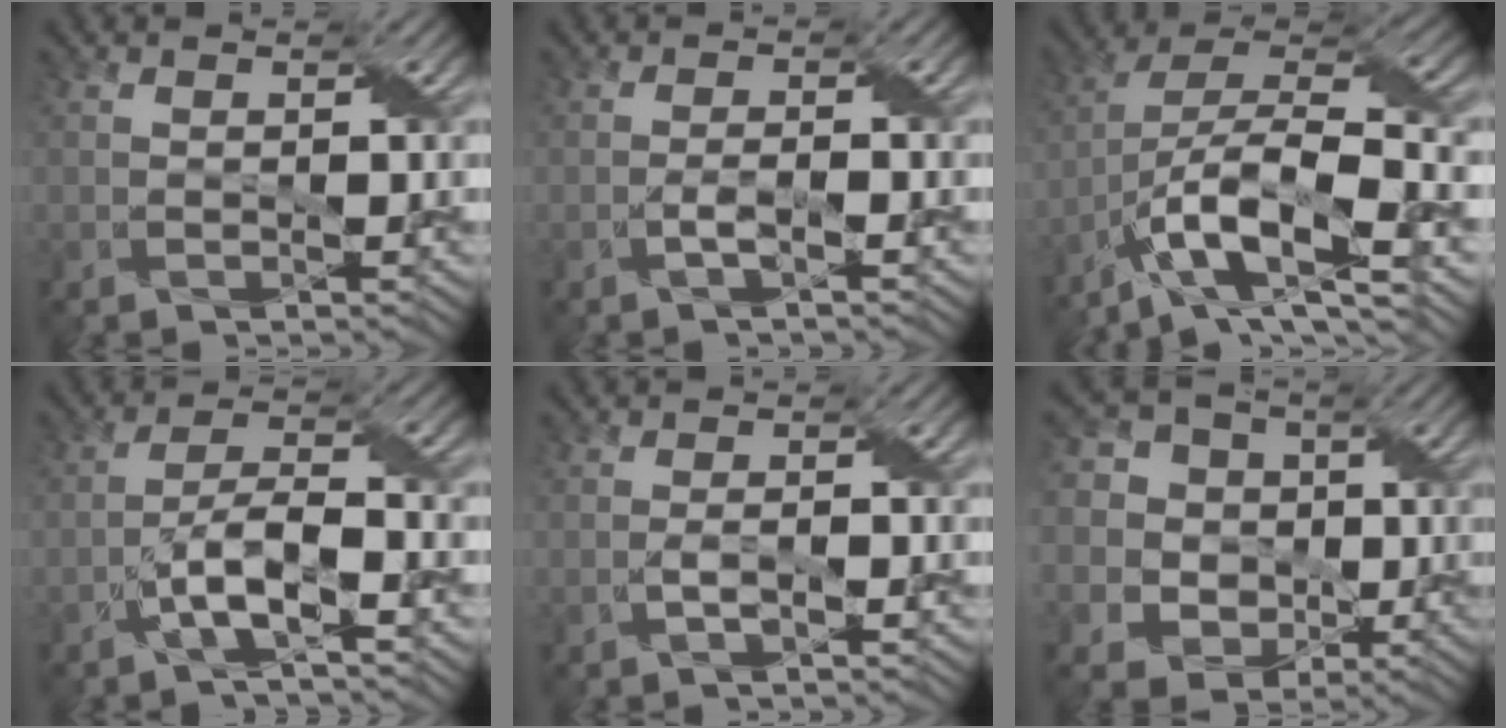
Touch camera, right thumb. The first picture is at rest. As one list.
[{"total": 1.2, "force": [-0.9, 0.0, 0.7], "torque": [-0.021, 0.002, -0.018]}, {"total": 14.0, "force": [-6.3, 5.4, 11.3], "torque": [-0.225, -0.016, -0.112]}, {"total": 5.7, "force": [-2.9, 1.3, 4.7], "torque": [-0.092, 0.007, -0.059]}, {"total": 0.7, "force": [-0.5, 0.0, 0.5], "torque": [-0.015, 0.001, -0.011]}, {"total": 7.7, "force": [-0.6, 7.3, 2.3], "torque": [-0.083, 0.001, -0.030]}]